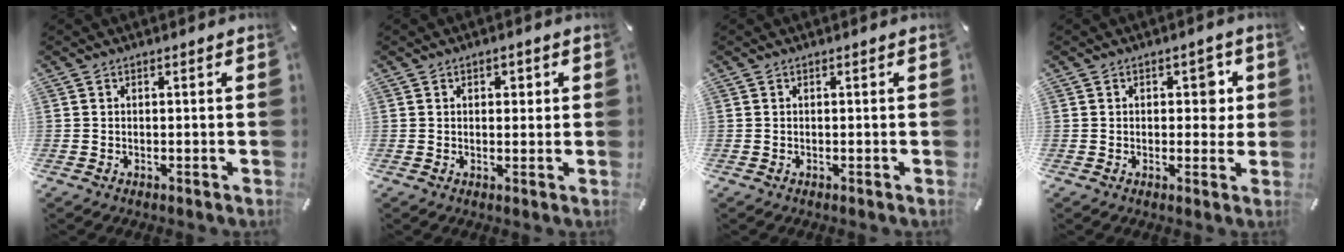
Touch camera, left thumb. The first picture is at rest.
{"total": 1.5, "force": [0.4, 1.1, 0.9], "torque": [-0.011, 0.004, 0.002]}
{"total": 0.0}
{"total": 5.2, "force": [1.0, 3.3, 3.8], "torque": [-0.030, -0.007, 0.005]}